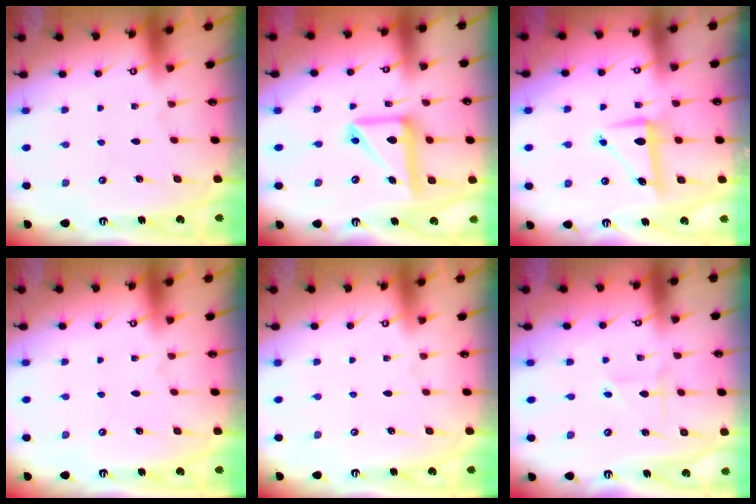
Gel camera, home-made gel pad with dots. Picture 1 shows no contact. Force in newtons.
{"total": 14.6, "press": 14.5, "slide": 1.9}
{"total": 8.2, "press": 8.1, "slide": 0.8}
{"total": 0.0}
{"total": 0.0}
{"total": 2.1, "press": 1.8, "slide": 1.1}